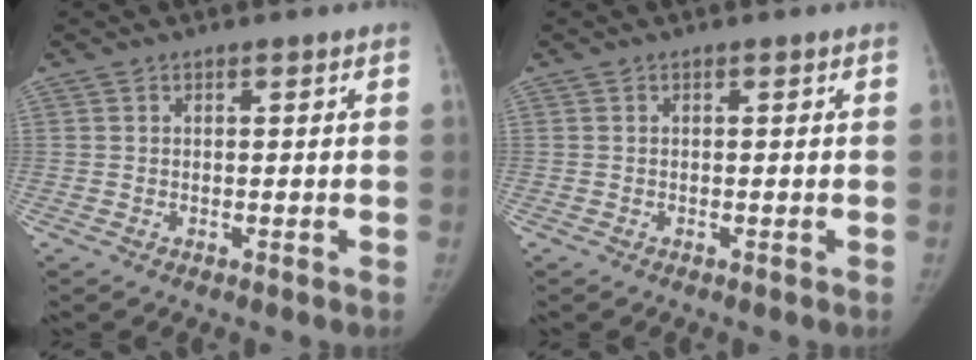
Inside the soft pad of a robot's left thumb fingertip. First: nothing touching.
{"total": 0.0}